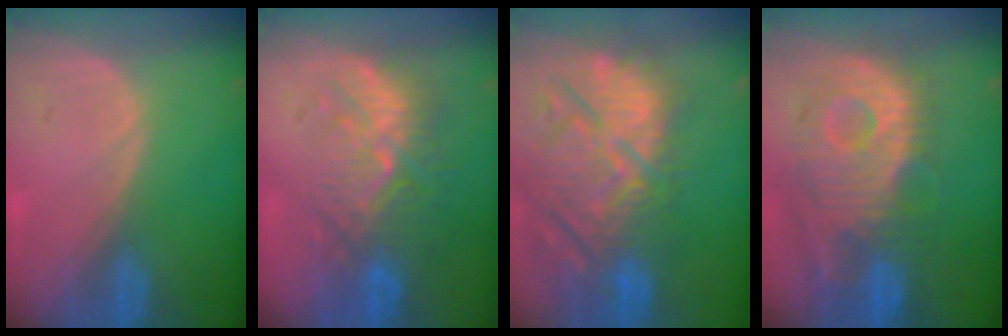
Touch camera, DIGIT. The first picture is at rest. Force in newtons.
{"total": 9.4, "press": 9.0, "slide": 2.7}
{"total": 15.0, "press": 12.9, "slide": 7.5}
{"total": 12.0, "press": 10.8, "slide": 5.3}